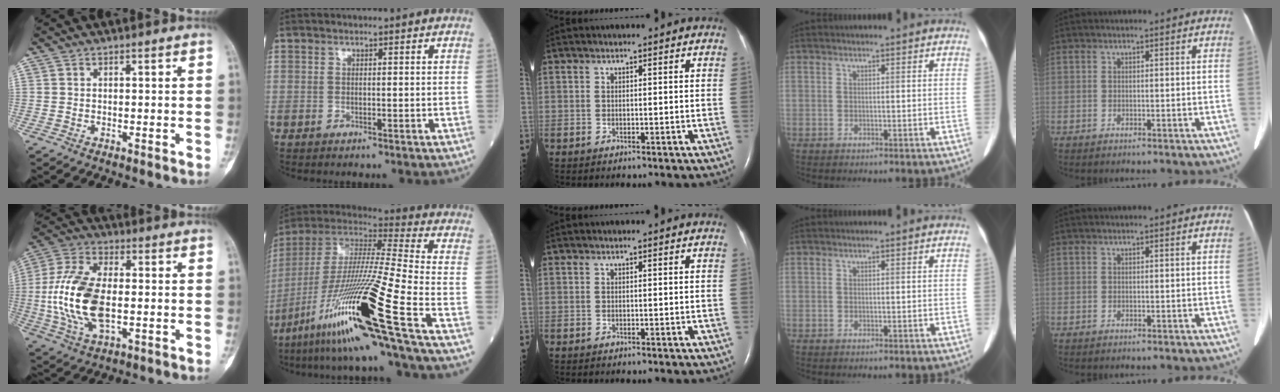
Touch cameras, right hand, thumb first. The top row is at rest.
{"thumb": {"total": 16.2, "force": [-1.3, 8.5, 13.7], "torque": [-0.286, 0.009, -0.024]}, "index": {"total": 25.3, "force": [-13.2, -1.9, 21.5], "torque": [-0.423, -0.047, -0.251]}}